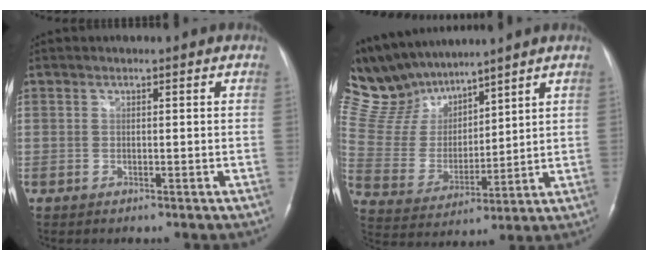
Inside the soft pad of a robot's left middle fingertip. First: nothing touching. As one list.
[{"total": 13.0, "force": [11.7, 4.0, 3.8], "torque": [-0.101, 0.022, 0.242]}]